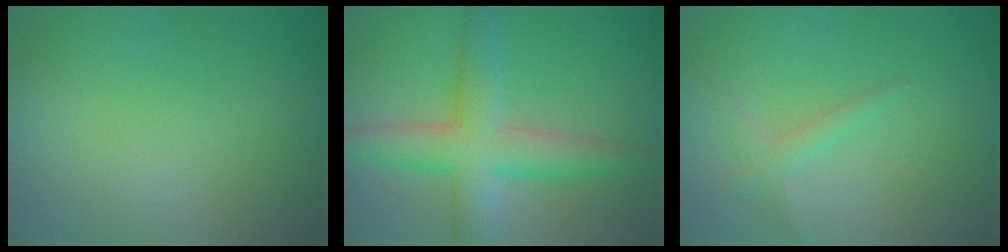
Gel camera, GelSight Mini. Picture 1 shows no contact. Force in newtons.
{"total": 5.4, "press": 5.4, "slide": 0.1}
{"total": 1.3, "press": 1.3, "slide": 0.0}